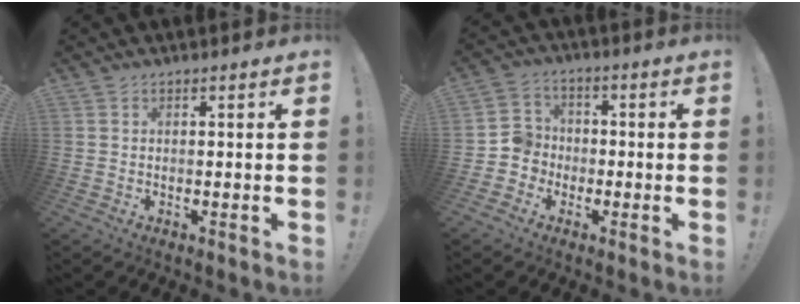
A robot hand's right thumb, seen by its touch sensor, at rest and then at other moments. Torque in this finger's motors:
{"motor_torque": [0.31, -0.27, 0.31, -0.29, -0.01]}